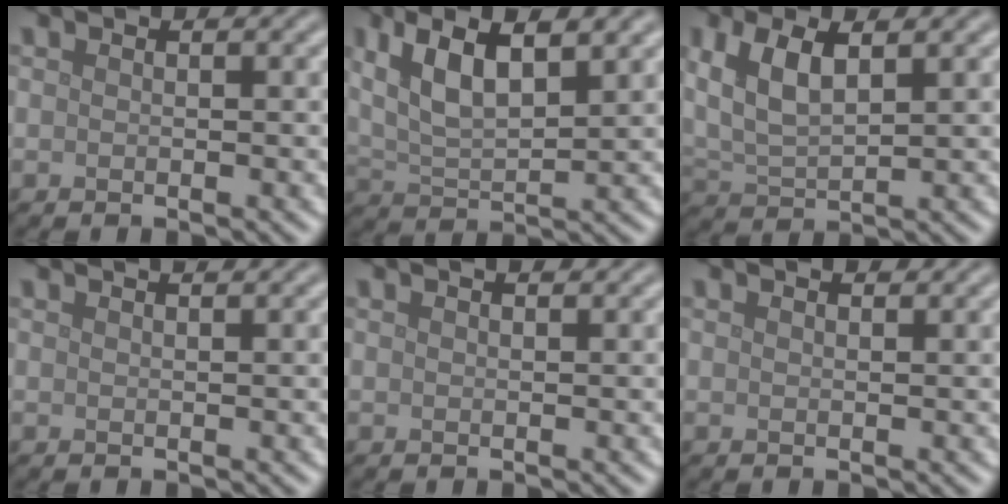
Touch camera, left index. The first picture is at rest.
{"total": 7.2, "force": [3.7, 2.6, 5.7], "torque": [-0.114, 0.010, 0.067]}
{"total": 5.3, "force": [2.1, 2.5, 4.2], "torque": [-0.096, 0.006, 0.039]}
{"total": 2.8, "force": [2.0, 1.2, 1.5], "torque": [0.000, 0.012, -0.007]}
{"total": 1.8, "force": [1.4, 0.6, 1.0], "torque": [-0.005, -0.001, 0.003]}
{"total": 1.3, "force": [1.2, 0.3, 0.5], "torque": [-0.010, -0.004, 0.013]}